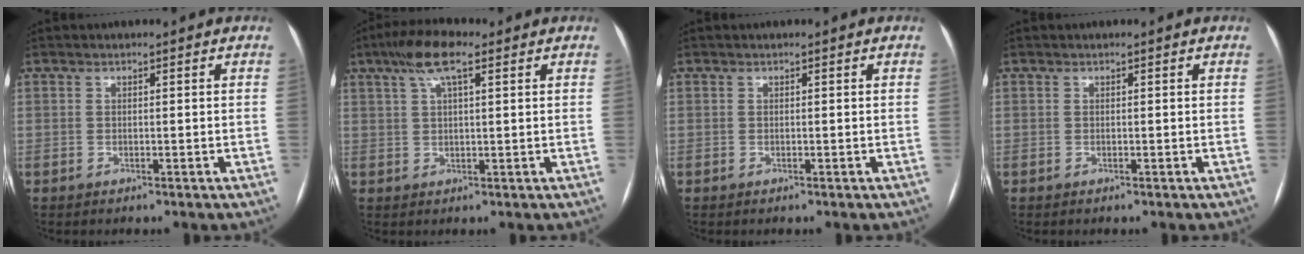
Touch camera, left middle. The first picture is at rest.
{"total": 6.8, "force": [3.8, 1.4, 5.5], "torque": [-0.114, 0.022, 0.068]}
{"total": 0.0}
{"total": 0.0}